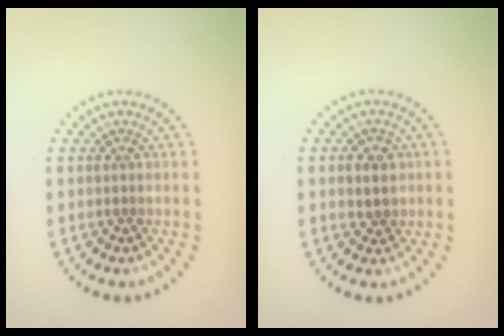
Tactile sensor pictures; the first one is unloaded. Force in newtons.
{"total": 2.2, "press": 2.1, "slide": 0.5}